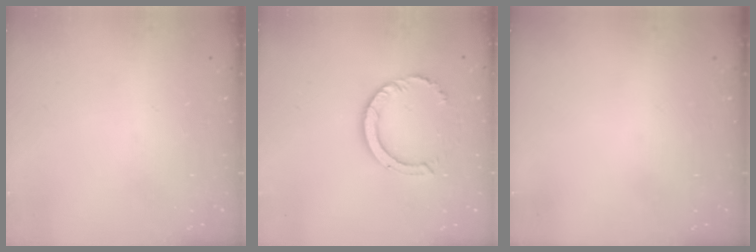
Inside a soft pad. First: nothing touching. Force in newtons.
{"total": 8.3, "press": 8.2, "slide": 0.6}
{"total": 0.0}